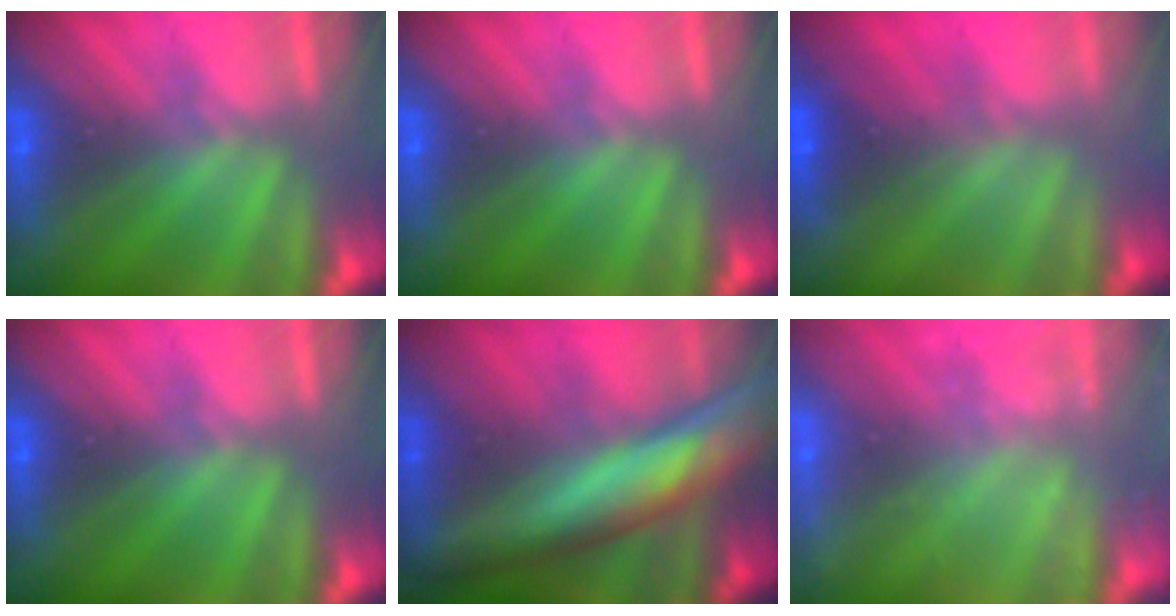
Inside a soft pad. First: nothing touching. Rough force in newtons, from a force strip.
{"total": 0.0}
{"total": 2.1}
{"total": 0.0}
{"total": 6.5}
{"total": 2.4}